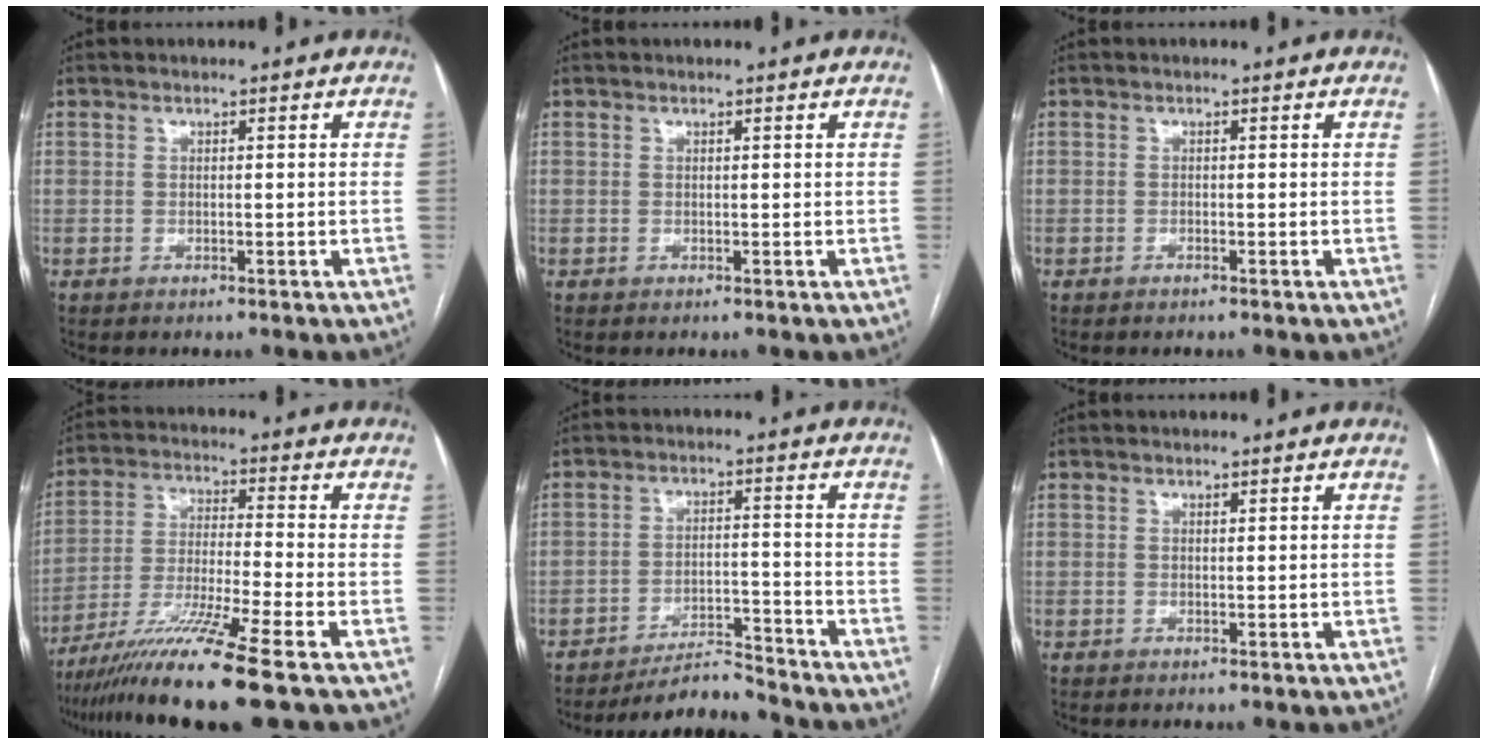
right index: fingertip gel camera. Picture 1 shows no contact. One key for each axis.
{"total": 0.0}
{"total": 0.0}
{"total": 13.3, "fx": -9.5, "fy": -2.0, "fz": 9.1, "tx": -0.172, "ty": -0.035, "tz": -0.170}
{"total": 6.2, "fx": -6.2, "fy": 0.3, "fz": 0.4, "tx": -0.006, "ty": 0.000, "tz": -0.104}
{"total": 0.0}